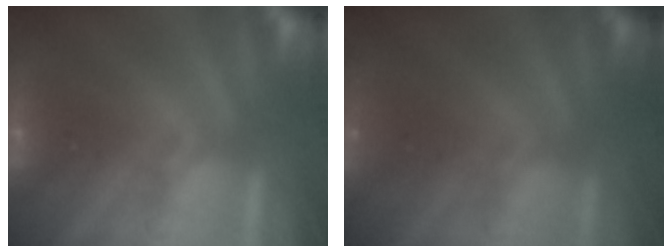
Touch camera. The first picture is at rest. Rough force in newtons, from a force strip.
{"total": 1.4}